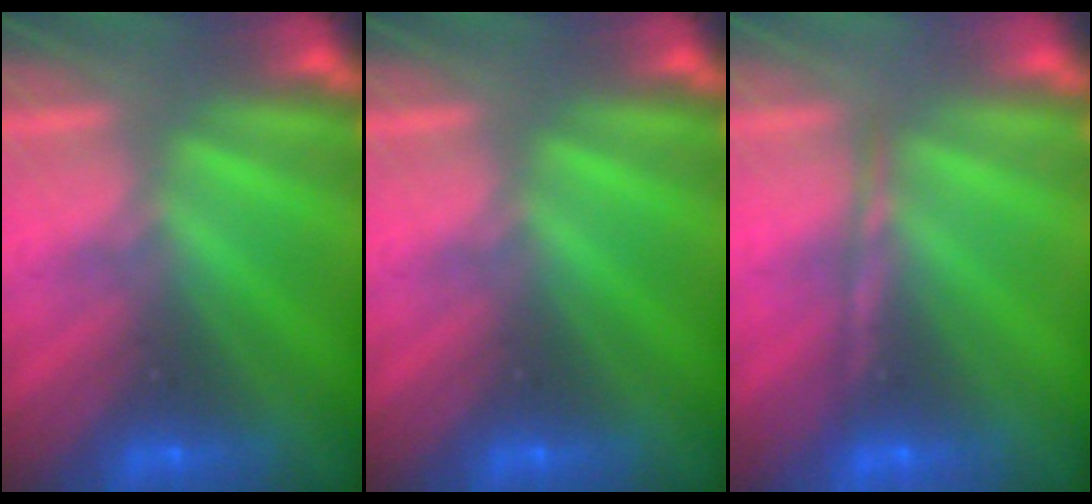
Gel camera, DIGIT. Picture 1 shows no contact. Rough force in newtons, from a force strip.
{"total": 0.0}
{"total": 1.7}